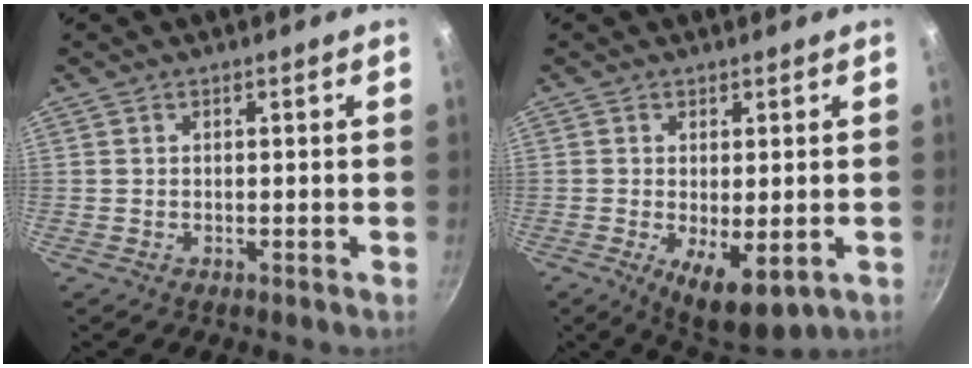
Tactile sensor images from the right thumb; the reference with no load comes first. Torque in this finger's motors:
{"motor_torque": [-0.02, 0.36, 1.02, -0.41, 0.14]}